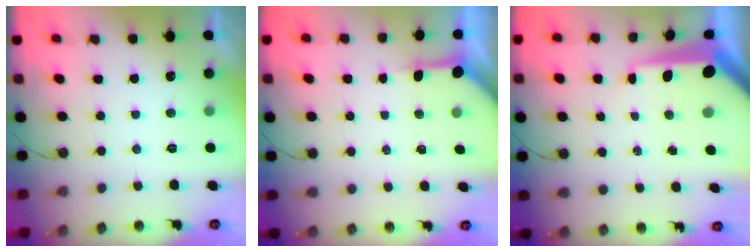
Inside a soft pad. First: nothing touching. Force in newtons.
{"total": 3.3, "press": 3.3, "slide": 0.4}
{"total": 12.2, "press": 12.1, "slide": 1.0}